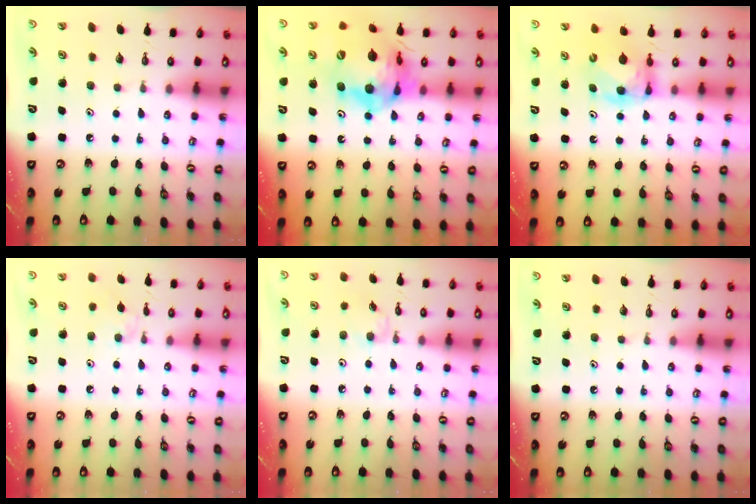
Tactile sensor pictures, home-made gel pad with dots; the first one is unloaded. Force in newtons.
{"total": 20.7, "press": 20.5, "slide": 2.6}
{"total": 6.1, "press": 6.1, "slide": 0.3}
{"total": 5.2, "press": 5.2, "slide": 0.8}
{"total": 1.9, "press": 1.9, "slide": 0.4}
{"total": 0.0}